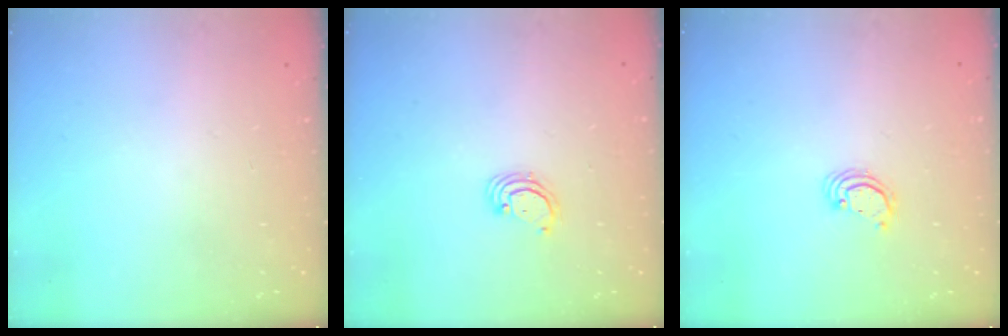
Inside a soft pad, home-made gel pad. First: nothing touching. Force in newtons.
{"total": 2.8, "press": 2.8, "slide": 0.2}
{"total": 2.2, "press": 2.2, "slide": 0.2}